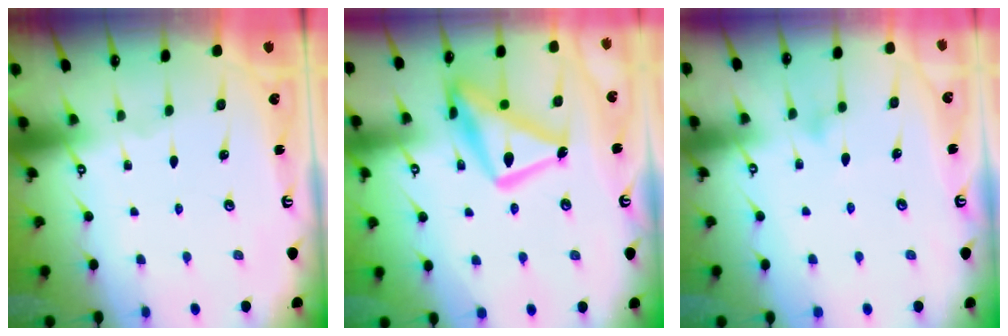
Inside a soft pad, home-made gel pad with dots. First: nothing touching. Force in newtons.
{"total": 17.0, "press": 17.0, "slide": 1.4}
{"total": 7.9, "press": 7.9, "slide": 0.4}